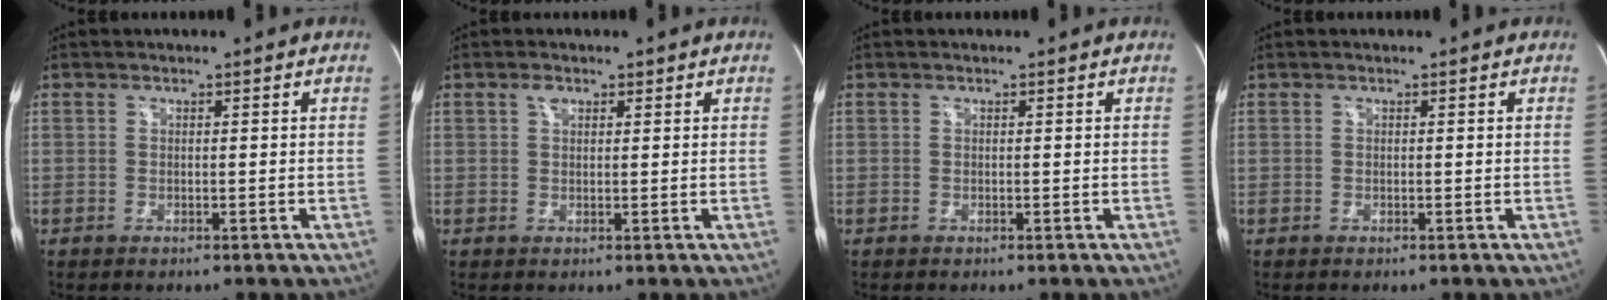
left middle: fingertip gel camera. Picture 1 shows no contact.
{"total": 1.4, "force": [0.8, 0.8, 0.8], "torque": [-0.018, 0.007, 0.014]}
{"total": 0.0}
{"total": 0.0}